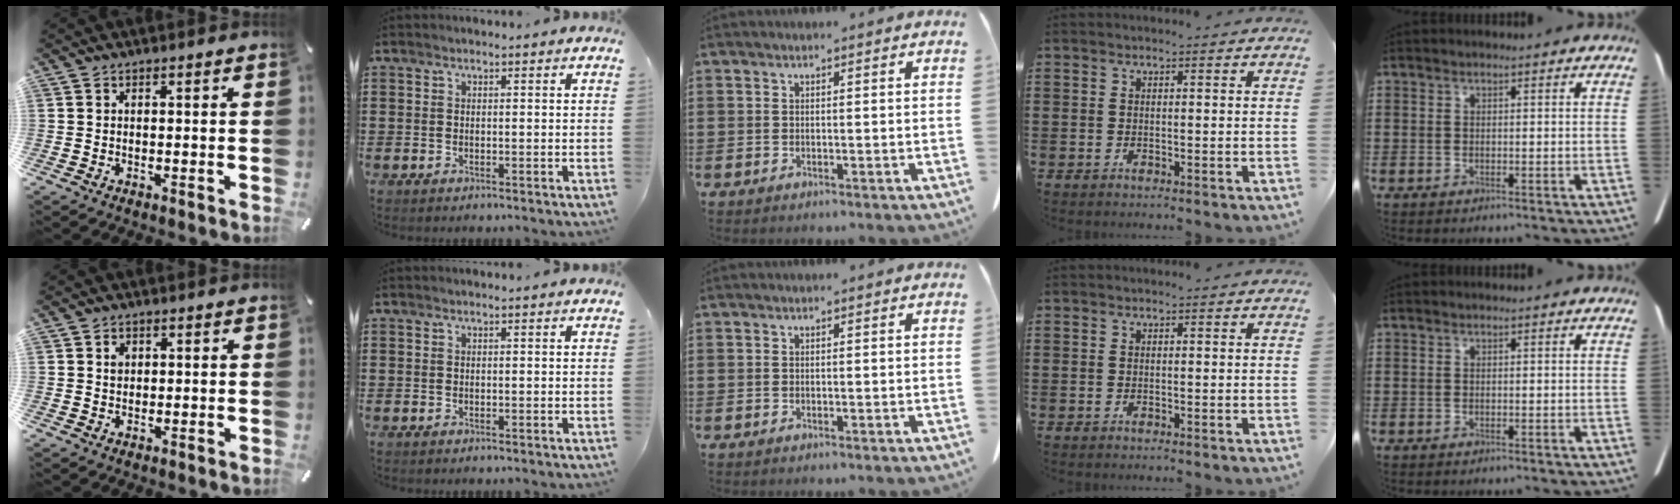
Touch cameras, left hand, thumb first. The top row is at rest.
{"thumb": {"total": 1.8, "force": [0.4, 1.6, 0.7], "torque": [0.000, -0.002, 0.003]}}